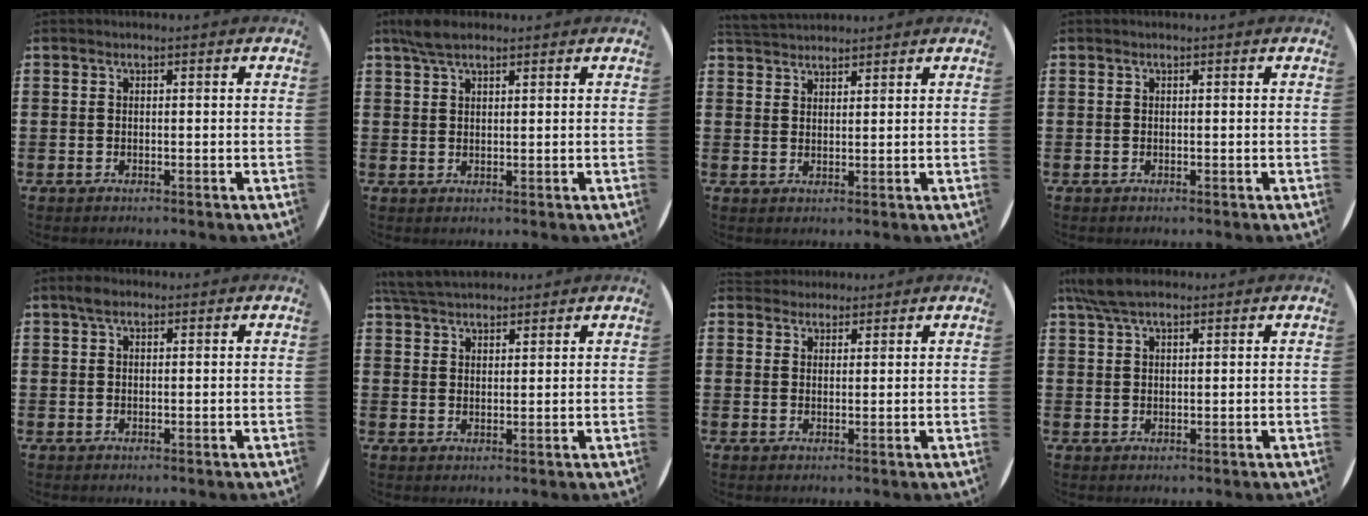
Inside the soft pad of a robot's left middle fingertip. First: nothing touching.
{"total": 3.6, "force": [2.7, 1.3, 2.0], "torque": [-0.044, 0.009, 0.049]}
{"total": 3.1, "force": [3.0, 0.6, 0.0], "torque": [-0.006, -0.004, 0.058]}
{"total": 0.0}
{"total": 1.7, "force": [1.1, 0.9, 1.0], "torque": [-0.013, 0.004, 0.017]}
{"total": 5.1, "force": [4.7, 1.3, 1.3], "torque": [-0.036, -0.007, 0.091]}
{"total": 2.3, "force": [2.1, 0.7, -0.2], "torque": [0.001, 0.001, 0.042]}
{"total": 4.8, "force": [3.7, 1.4, 2.8], "torque": [-0.062, 0.004, 0.067]}